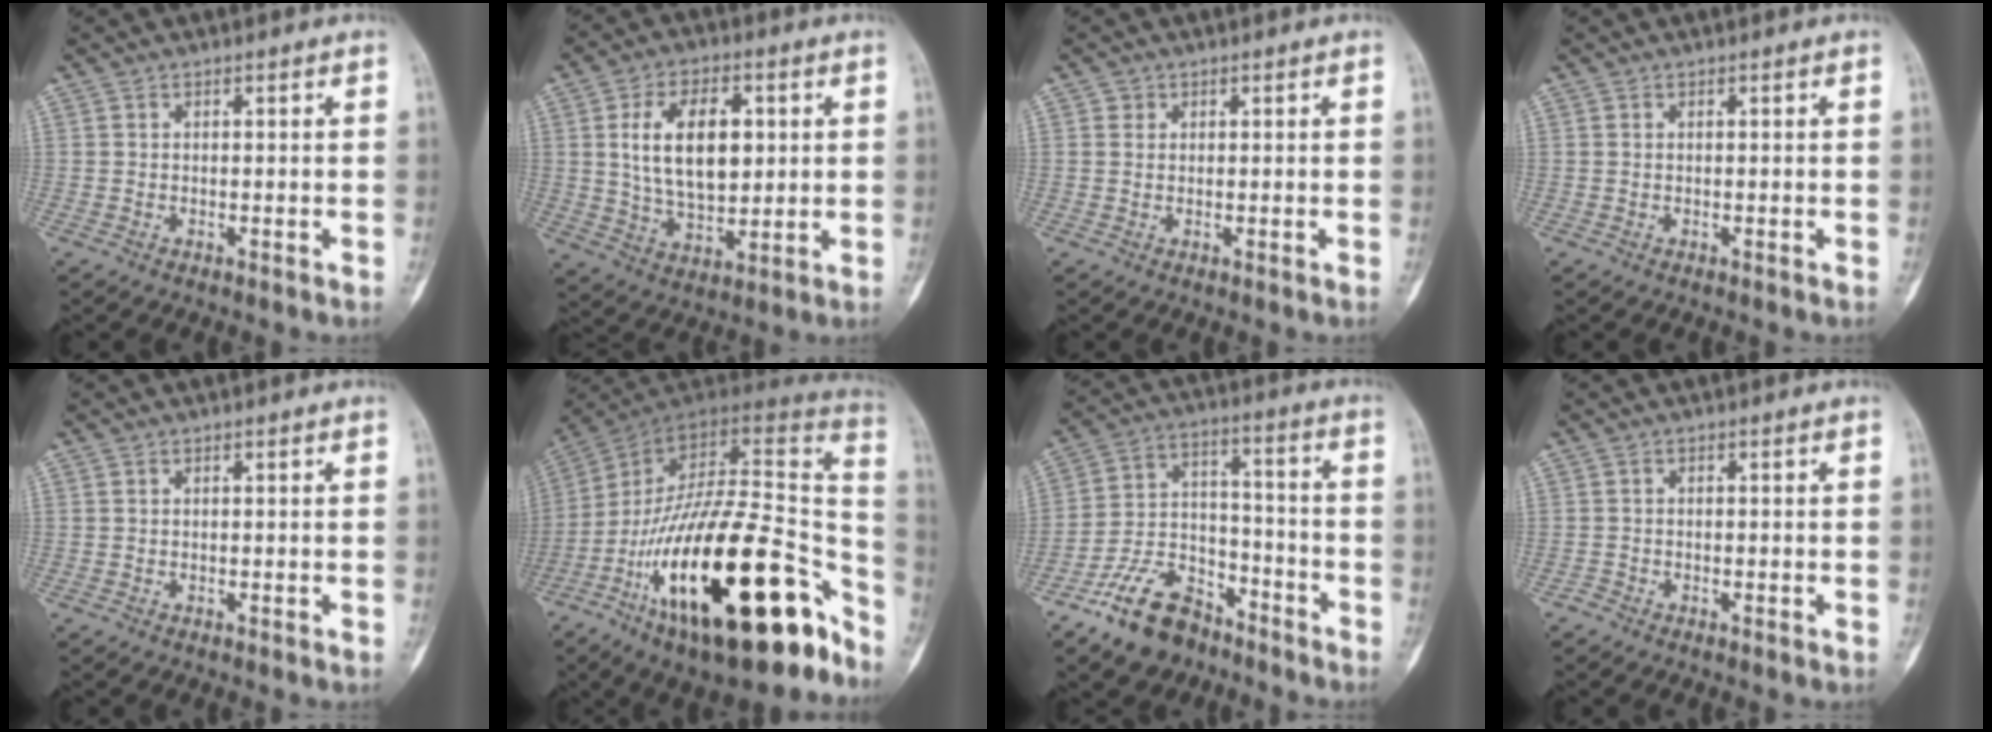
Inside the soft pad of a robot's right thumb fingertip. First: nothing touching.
{"total": 14.5, "force": [2.7, 8.4, 11.5], "torque": [-0.171, -0.008, 0.053]}
{"total": 1.4, "force": [0.5, 1.2, 0.4], "torque": [-0.001, -0.001, 0.008]}
{"total": 0.0}
{"total": 0.0}
{"total": 34.3, "force": [-15.6, 13.5, 27.4], "torque": [-0.358, 0.075, -0.246]}
{"total": 13.9, "force": [-9.7, 7.8, 6.3], "torque": [-0.096, 0.081, -0.176]}
{"total": 0.9, "force": [-0.8, 0.3, 0.2], "torque": [-0.002, 0.000, -0.017]}